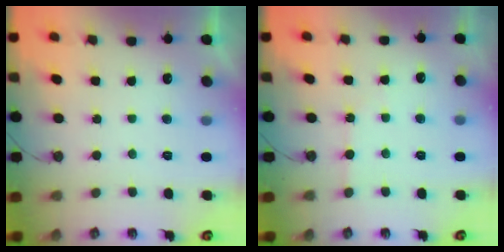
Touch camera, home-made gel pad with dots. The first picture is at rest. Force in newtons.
{"total": 1.9, "press": 1.8, "slide": 0.3}